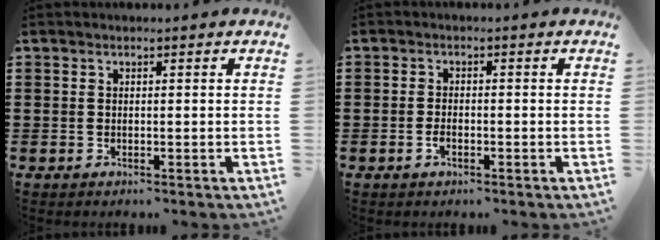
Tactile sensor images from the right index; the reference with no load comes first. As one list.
[{"total": 1.5, "force": [-0.7, 0.6, 1.2], "torque": [-0.023, -0.001, -0.014]}]